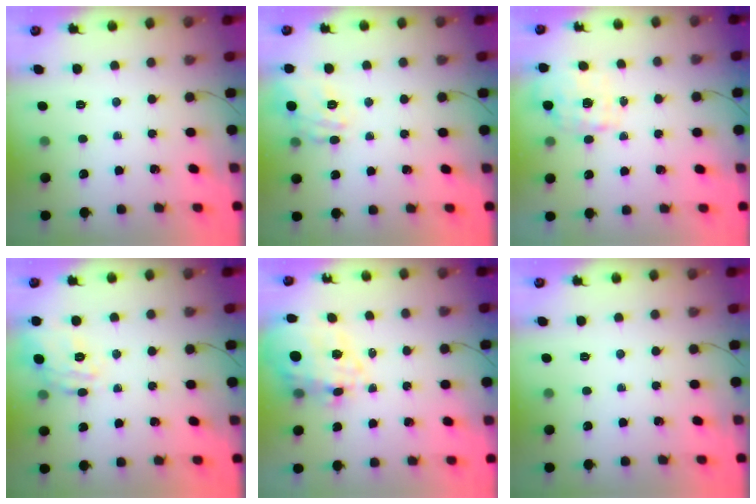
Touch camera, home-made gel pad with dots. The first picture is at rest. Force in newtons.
{"total": 15.1, "press": 15.1, "slide": 1.2}
{"total": 1.7, "press": 1.6, "slide": 0.5}
{"total": 9.6, "press": 9.6, "slide": 0.7}
{"total": 16.1, "press": 15.6, "slide": 3.8}
{"total": 0.0}